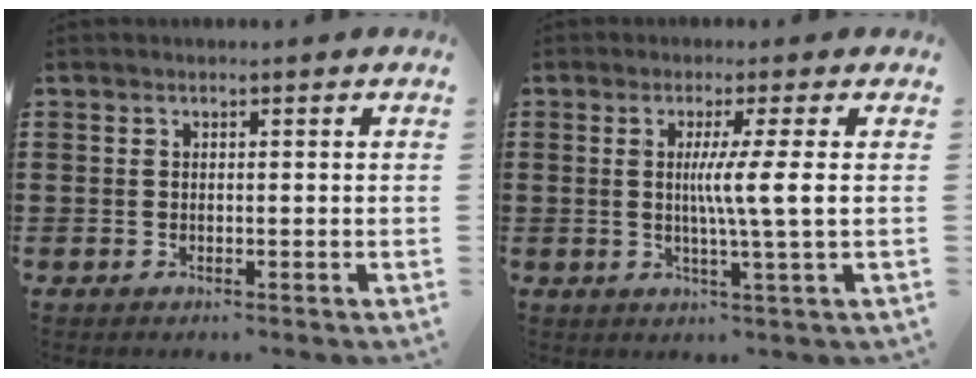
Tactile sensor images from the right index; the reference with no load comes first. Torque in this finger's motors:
{"motor_torque": [1.27, 0.06, 0.58, 0.15]}